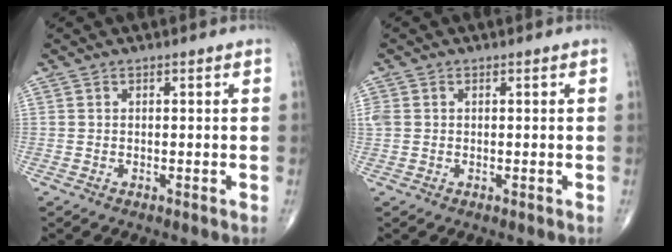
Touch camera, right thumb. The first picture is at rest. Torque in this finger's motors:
{"motor_torque": [-0.08, 0.02, 0.29, 0.12, -0.01]}